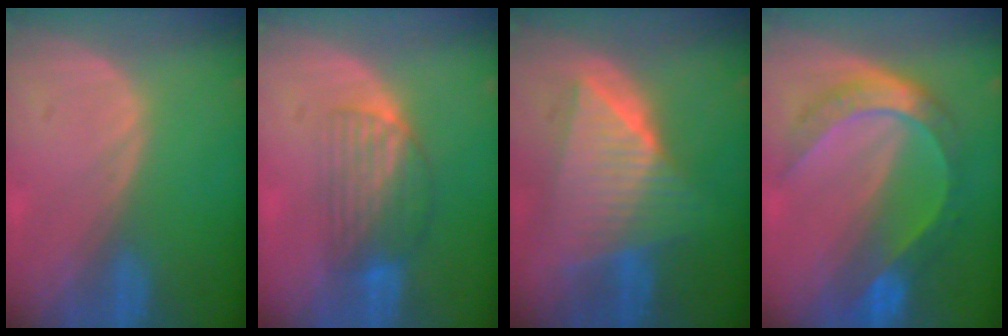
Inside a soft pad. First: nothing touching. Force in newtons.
{"total": 6.6, "press": 5.8, "slide": 3.0}
{"total": 9.6, "press": 9.6, "slide": 0.6}
{"total": 8.3, "press": 8.2, "slide": 0.8}